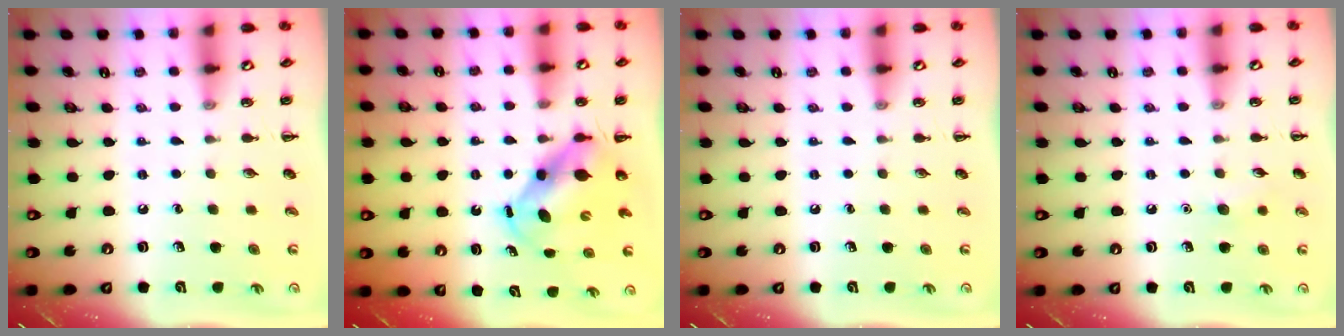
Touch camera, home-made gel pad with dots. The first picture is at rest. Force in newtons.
{"total": 6.6, "press": 6.5, "slide": 1.3}
{"total": 0.0}
{"total": 5.0, "press": 4.9, "slide": 1.3}